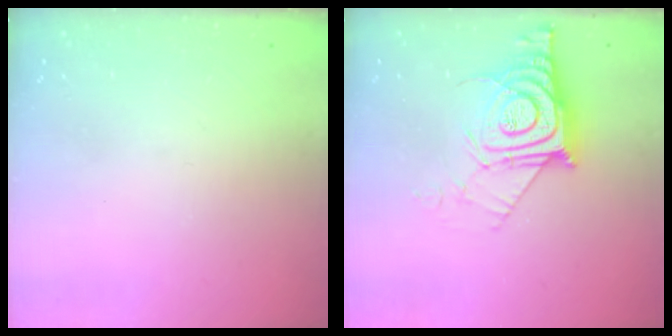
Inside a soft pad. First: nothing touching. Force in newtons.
{"total": 14.0, "press": 13.9, "slide": 1.3}